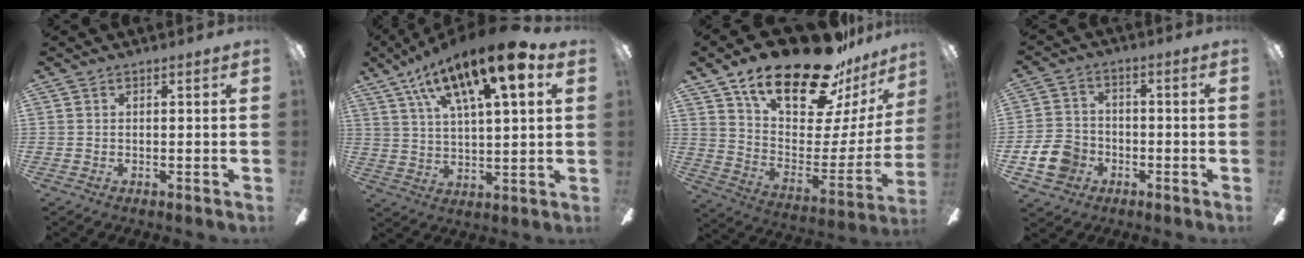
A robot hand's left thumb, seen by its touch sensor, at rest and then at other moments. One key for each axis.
{"total": 19.2, "fx": 11.1, "fy": 5.7, "fz": 14.6, "tx": -0.243, "ty": -0.047, "tz": 0.177}
{"total": 24.6, "fx": 17.7, "fy": 9.3, "fz": 14.3, "tx": -0.228, "ty": -0.114, "tz": 0.308}
{"total": 9.8, "fx": -3.6, "fy": 7.8, "fz": 4.6, "tx": -0.112, "ty": 0.026, "tz": -0.068}